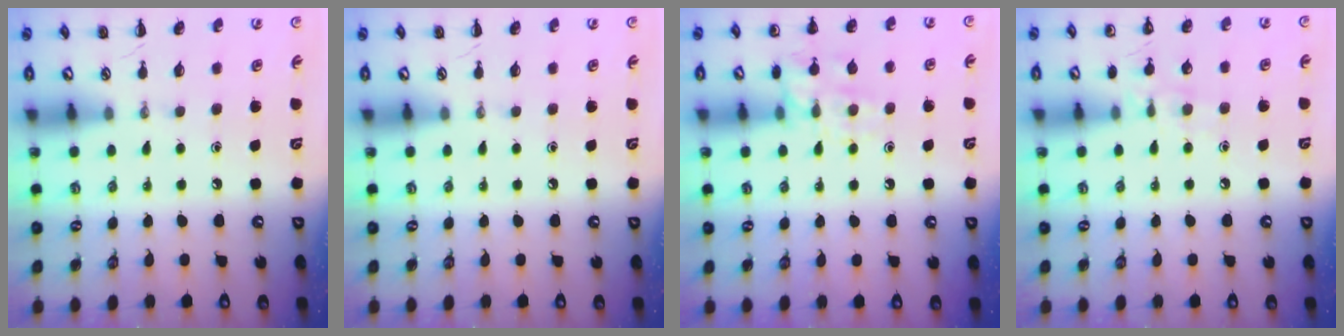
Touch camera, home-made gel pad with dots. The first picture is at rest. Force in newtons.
{"total": 0.0}
{"total": 12.4, "press": 12.4, "slide": 0.8}
{"total": 7.7, "press": 7.5, "slide": 1.9}